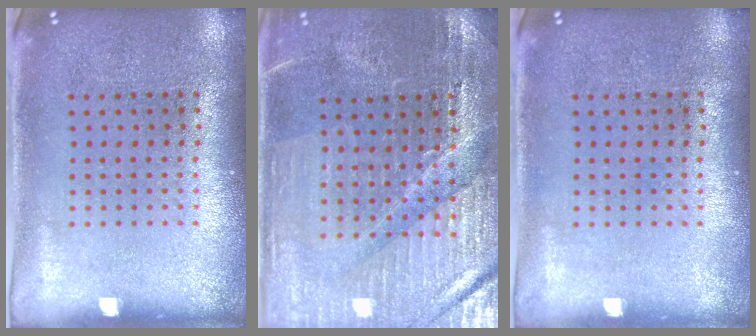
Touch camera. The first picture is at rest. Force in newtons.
{"total": 3.2, "press": 3.2, "slide": 0.5}
{"total": 0.0}